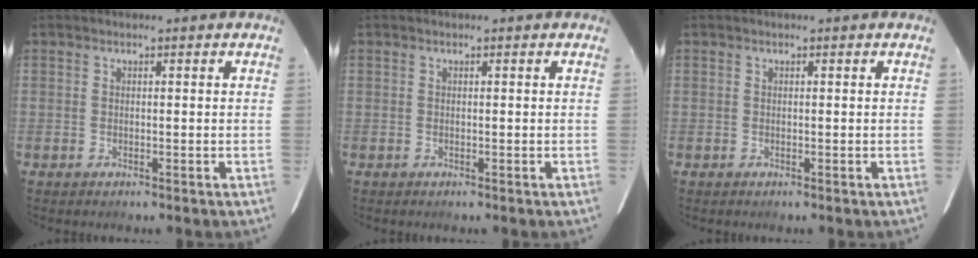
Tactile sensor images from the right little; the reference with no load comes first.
{"total": 0.0}
{"total": 0.0}